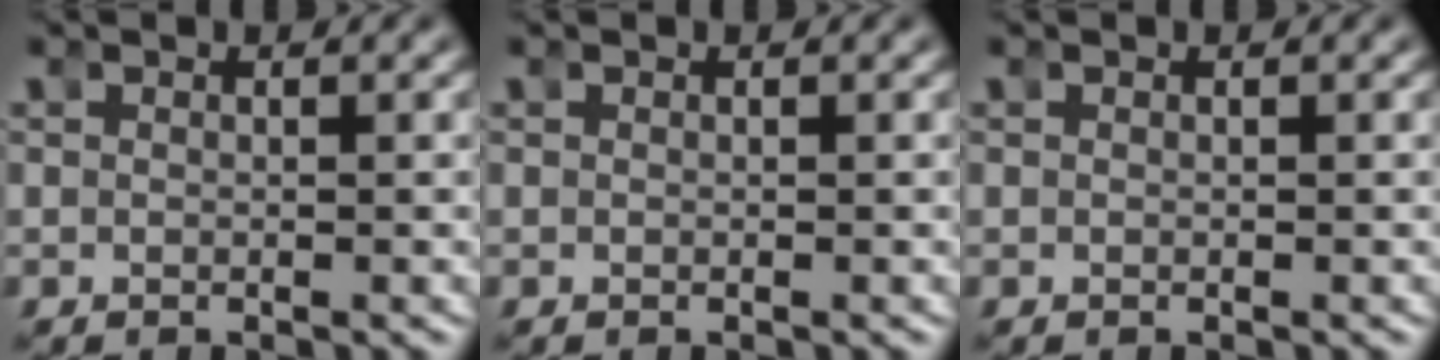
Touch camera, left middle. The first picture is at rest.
{"total": 0.0}
{"total": 0.0}